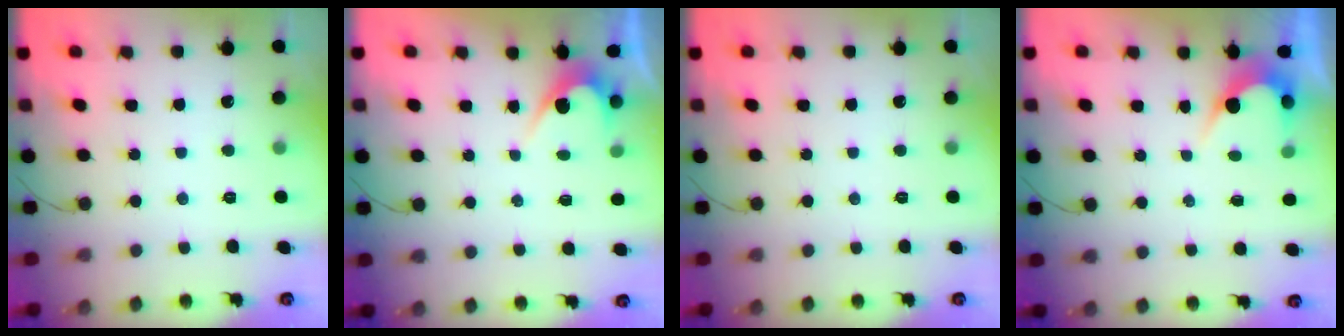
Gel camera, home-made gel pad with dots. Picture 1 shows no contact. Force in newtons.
{"total": 2.6, "press": 2.6, "slide": 0.1}
{"total": 0.0}
{"total": 3.2, "press": 3.2, "slide": 0.2}